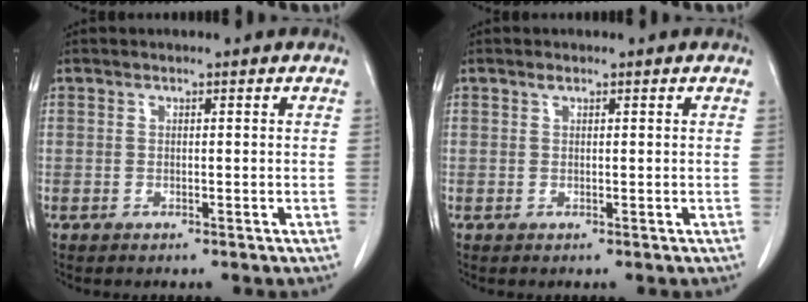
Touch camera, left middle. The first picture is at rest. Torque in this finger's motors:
{"motor_torque": [0.47, -0.35, -0.07, 0.01]}